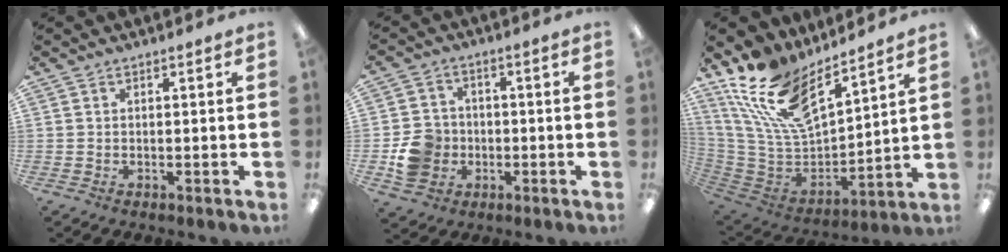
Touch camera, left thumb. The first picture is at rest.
{"total": 8.7, "force": [-2.1, 7.9, 3.0], "torque": [-0.069, 0.016, -0.036]}
{"total": 19.2, "force": [12.9, 8.5, 11.5], "torque": [-0.244, -0.080, 0.234]}